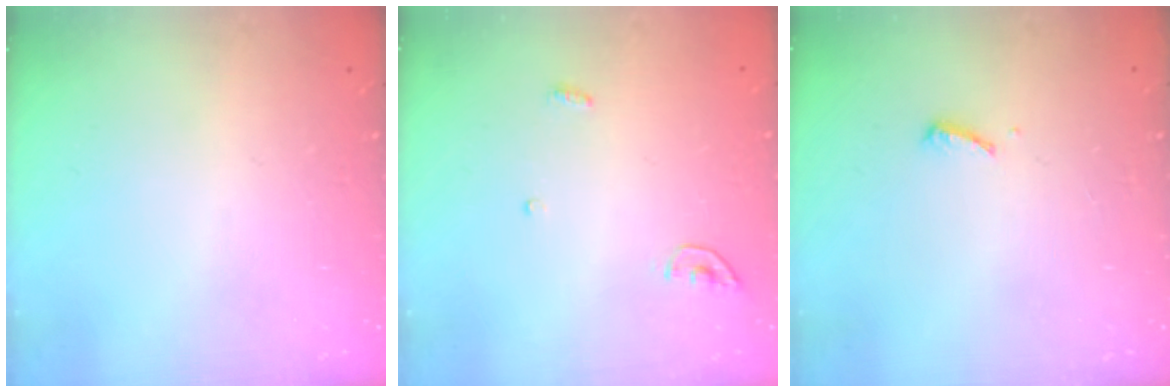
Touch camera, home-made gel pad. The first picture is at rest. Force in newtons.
{"total": 3.4, "press": 3.4, "slide": 0.3}
{"total": 7.1, "press": 7.0, "slide": 0.8}